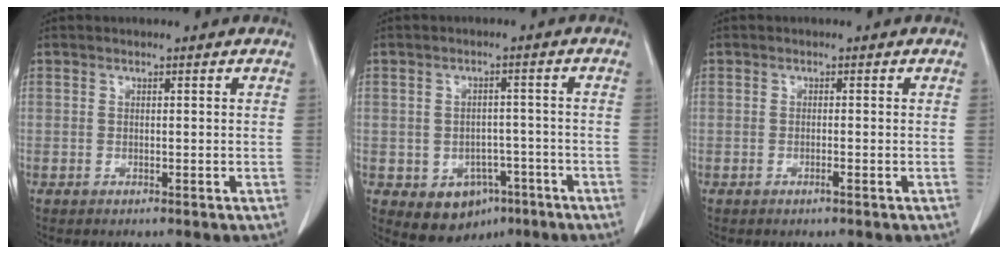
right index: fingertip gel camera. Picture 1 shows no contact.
{"total": 7.1, "force": [-3.4, 5.4, 3.1], "torque": [-0.039, 0.010, -0.038]}
{"total": 0.8, "force": [-0.5, -0.1, 0.6], "torque": [-0.013, 0.000, -0.007]}